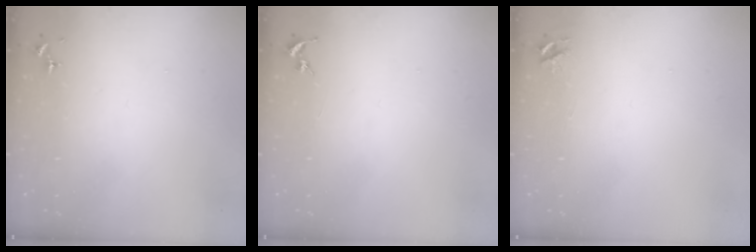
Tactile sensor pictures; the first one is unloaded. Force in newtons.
{"total": 0.0}
{"total": 4.0, "press": 3.9, "slide": 0.4}